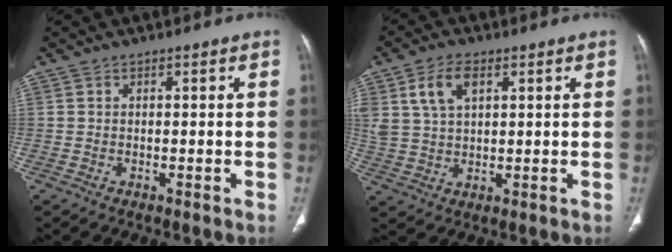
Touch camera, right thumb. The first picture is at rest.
{"total": 7.4, "force": [3.2, 4.2, 5.1], "torque": [-0.099, -0.004, 0.067]}